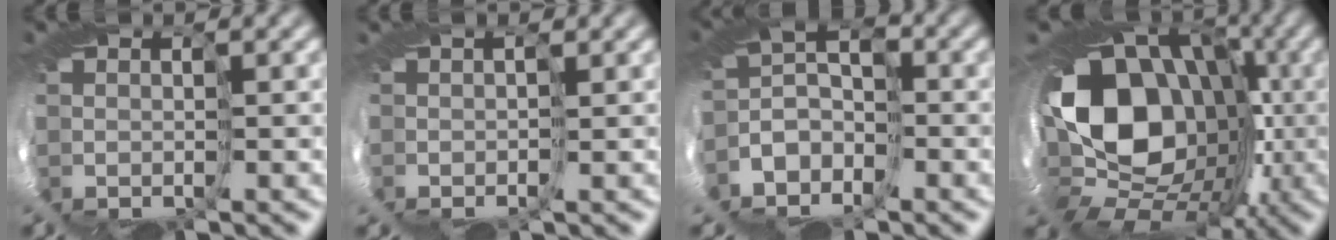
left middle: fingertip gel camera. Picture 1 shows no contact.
{"total": 0.7, "force": [0.6, -0.3, -0.2], "torque": [0.016, 0.007, -0.006]}
{"total": 3.3, "force": [-3.0, 1.0, 0.9], "torque": [-0.002, 0.001, -0.078]}
{"total": 14.8, "force": [0.0, 12.1, 8.5], "torque": [-0.120, 0.002, -0.026]}